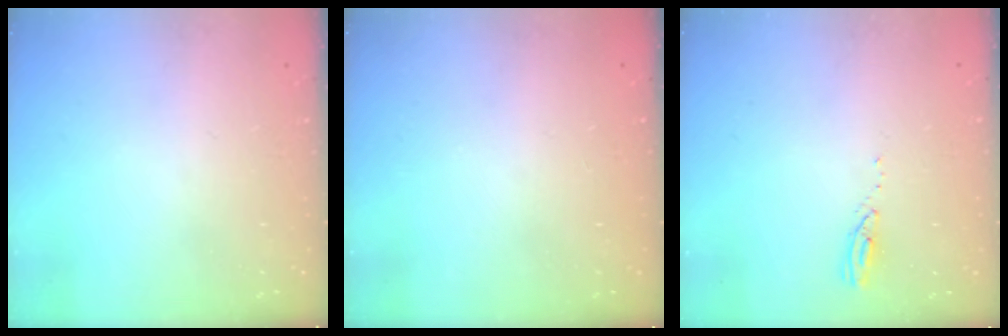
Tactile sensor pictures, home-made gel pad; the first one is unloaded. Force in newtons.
{"total": 0.0}
{"total": 3.2, "press": 3.1, "slide": 0.3}